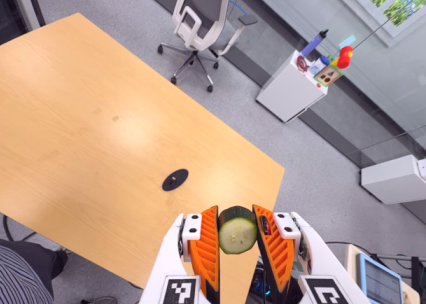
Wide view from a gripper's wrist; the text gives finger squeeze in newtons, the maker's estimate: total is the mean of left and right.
{"total": 8.6, "left": 7.8, "right": 9.4}